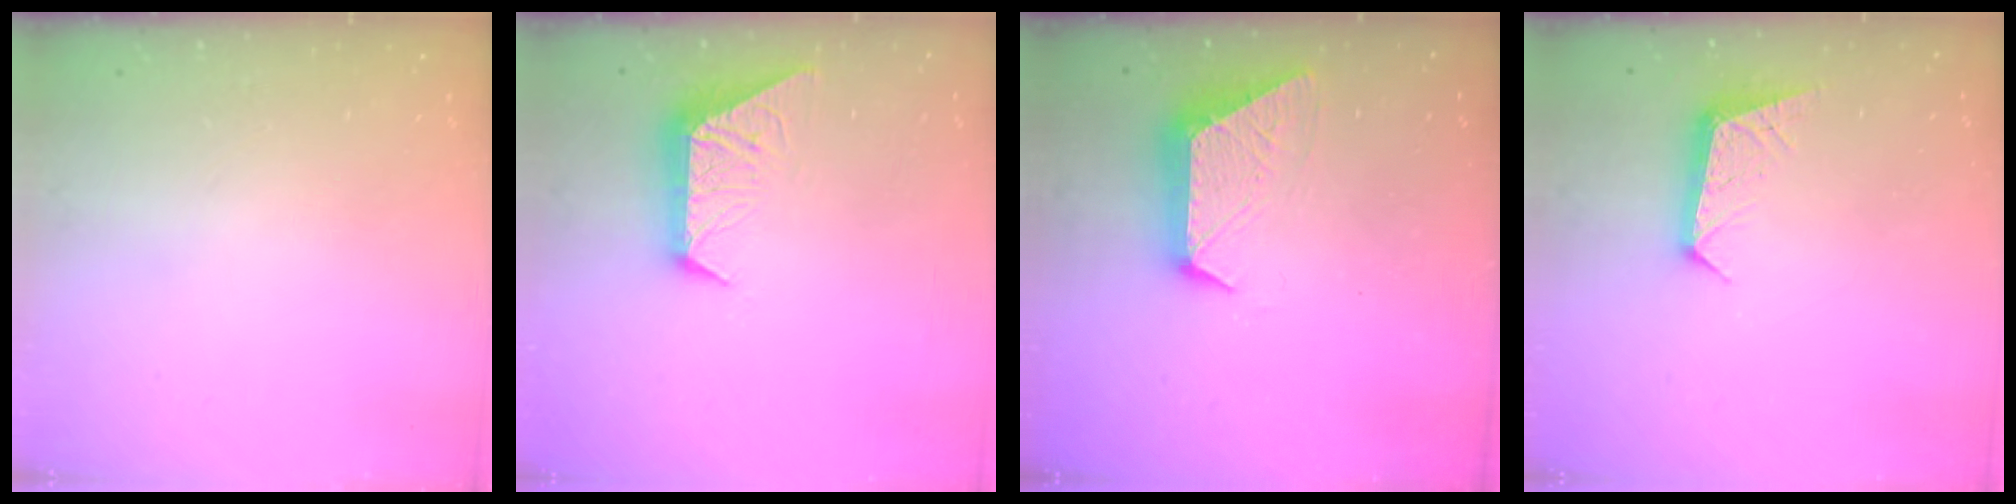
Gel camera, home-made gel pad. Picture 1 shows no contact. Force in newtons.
{"total": 9.3, "press": 9.2, "slide": 0.7}
{"total": 10.7, "press": 10.7, "slide": 0.7}
{"total": 8.2, "press": 8.2, "slide": 0.9}